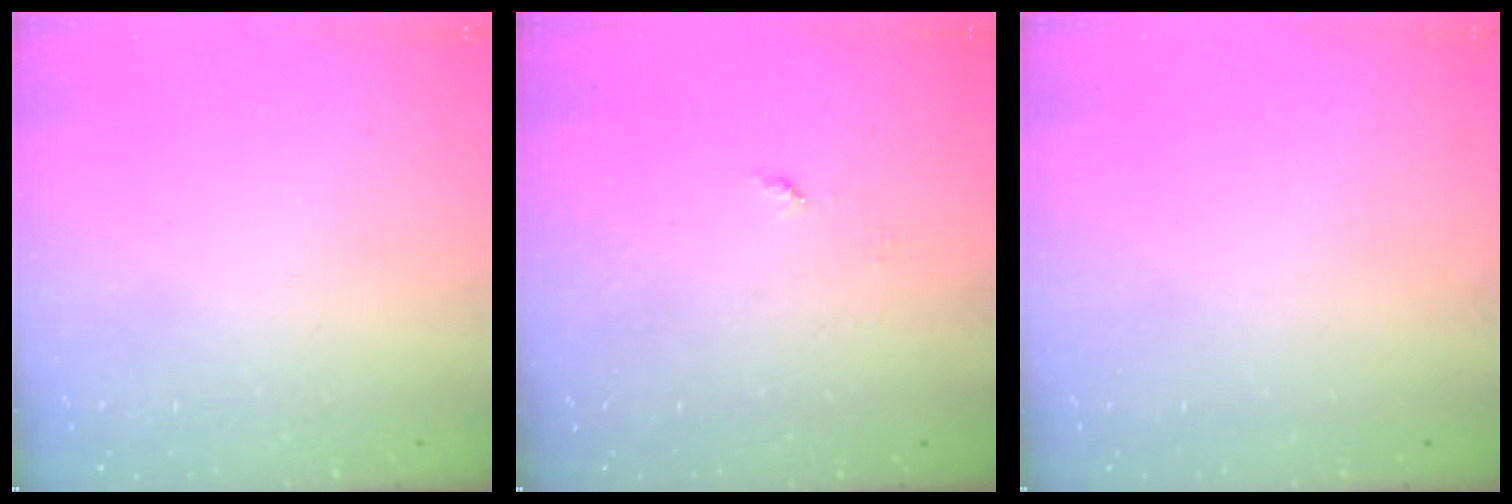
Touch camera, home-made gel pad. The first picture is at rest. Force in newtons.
{"total": 4.3, "press": 4.3, "slide": 0.5}
{"total": 0.0}